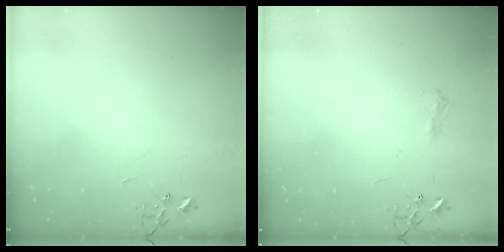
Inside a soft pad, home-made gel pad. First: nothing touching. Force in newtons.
{"total": 6.9, "press": 6.9, "slide": 1.0}